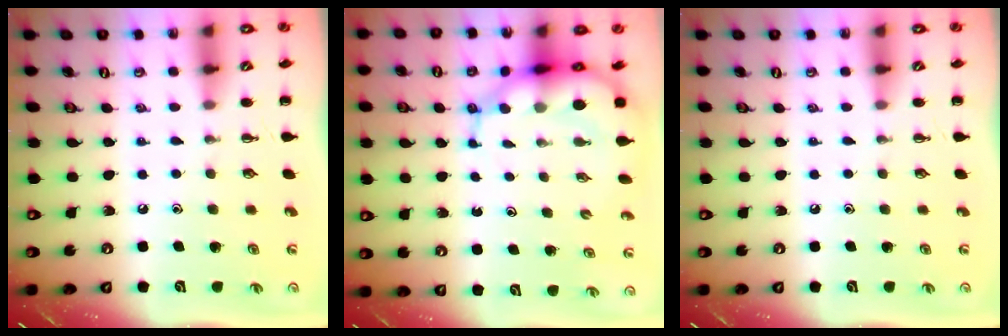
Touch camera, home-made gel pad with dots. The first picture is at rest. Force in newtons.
{"total": 9.0, "press": 8.6, "slide": 2.4}
{"total": 0.0}